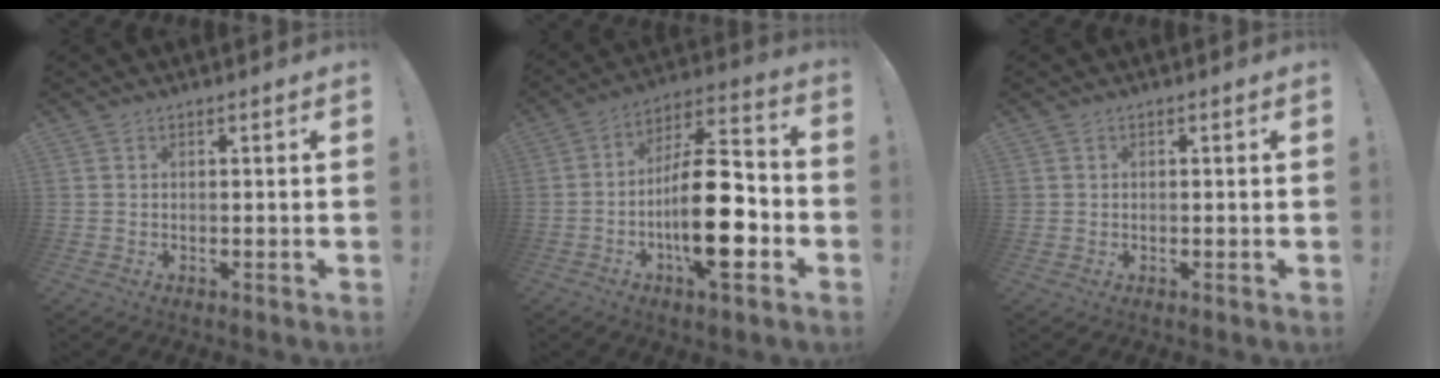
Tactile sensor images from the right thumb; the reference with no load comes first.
{"total": 20.9, "force": [-5.5, 7.4, 18.8], "torque": [-0.326, 0.027, -0.084]}
{"total": 0.8, "force": [0.2, 0.7, 0.0], "torque": [-0.004, 0.004, 0.005]}